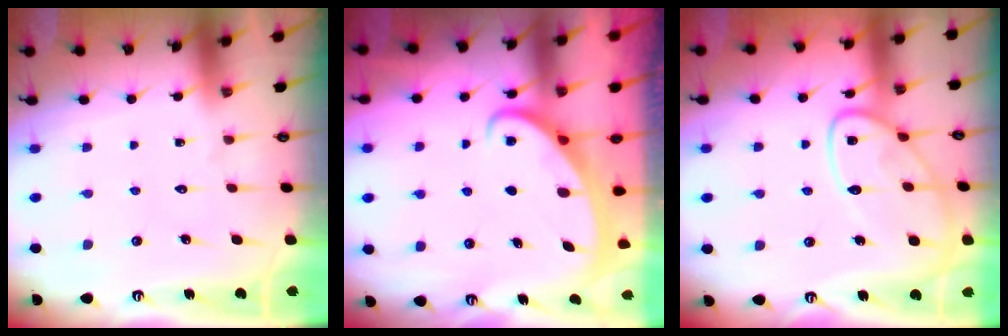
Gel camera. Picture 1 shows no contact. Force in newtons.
{"total": 2.5, "press": 2.4, "slide": 0.4}
{"total": 11.7, "press": 11.6, "slide": 0.7}